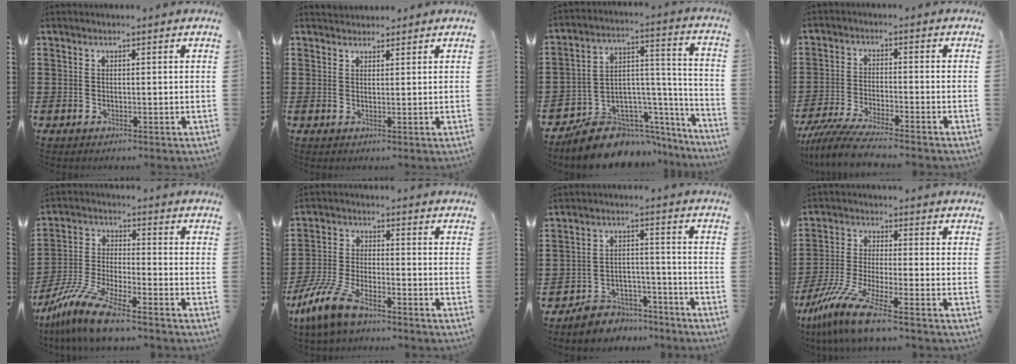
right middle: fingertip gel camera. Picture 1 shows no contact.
{"total": 1.6, "force": [1.5, 0.4, -0.3], "torque": [0.002, 0.004, 0.031]}
{"total": 9.9, "force": [-8.6, 4.5, 2.0], "torque": [-0.032, 0.026, -0.154]}
{"total": 5.9, "force": [-5.4, 0.0, 2.3], "torque": [-0.063, -0.016, -0.108]}
{"total": 10.2, "force": [-8.6, 0.9, 5.5], "torque": [-0.124, 0.005, -0.175]}
{"total": 8.6, "force": [-6.8, 2.1, 4.8], "torque": [-0.118, 0.001, -0.136]}
{"total": 5.6, "force": [-5.3, 1.6, 0.2], "torque": [-0.004, 0.018, -0.108]}
{"total": 9.3, "force": [-7.1, 0.5, 6.0], "torque": [-0.139, -0.011, -0.144]}